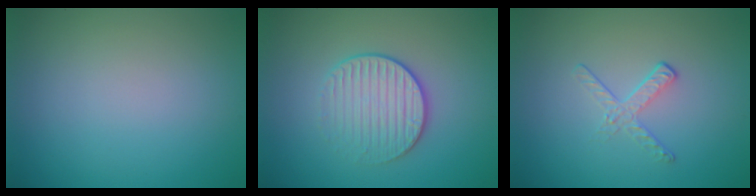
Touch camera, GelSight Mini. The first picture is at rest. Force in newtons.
{"total": 3.3, "press": 2.9, "slide": 1.4}
{"total": 1.7, "press": 0.7, "slide": 1.5}